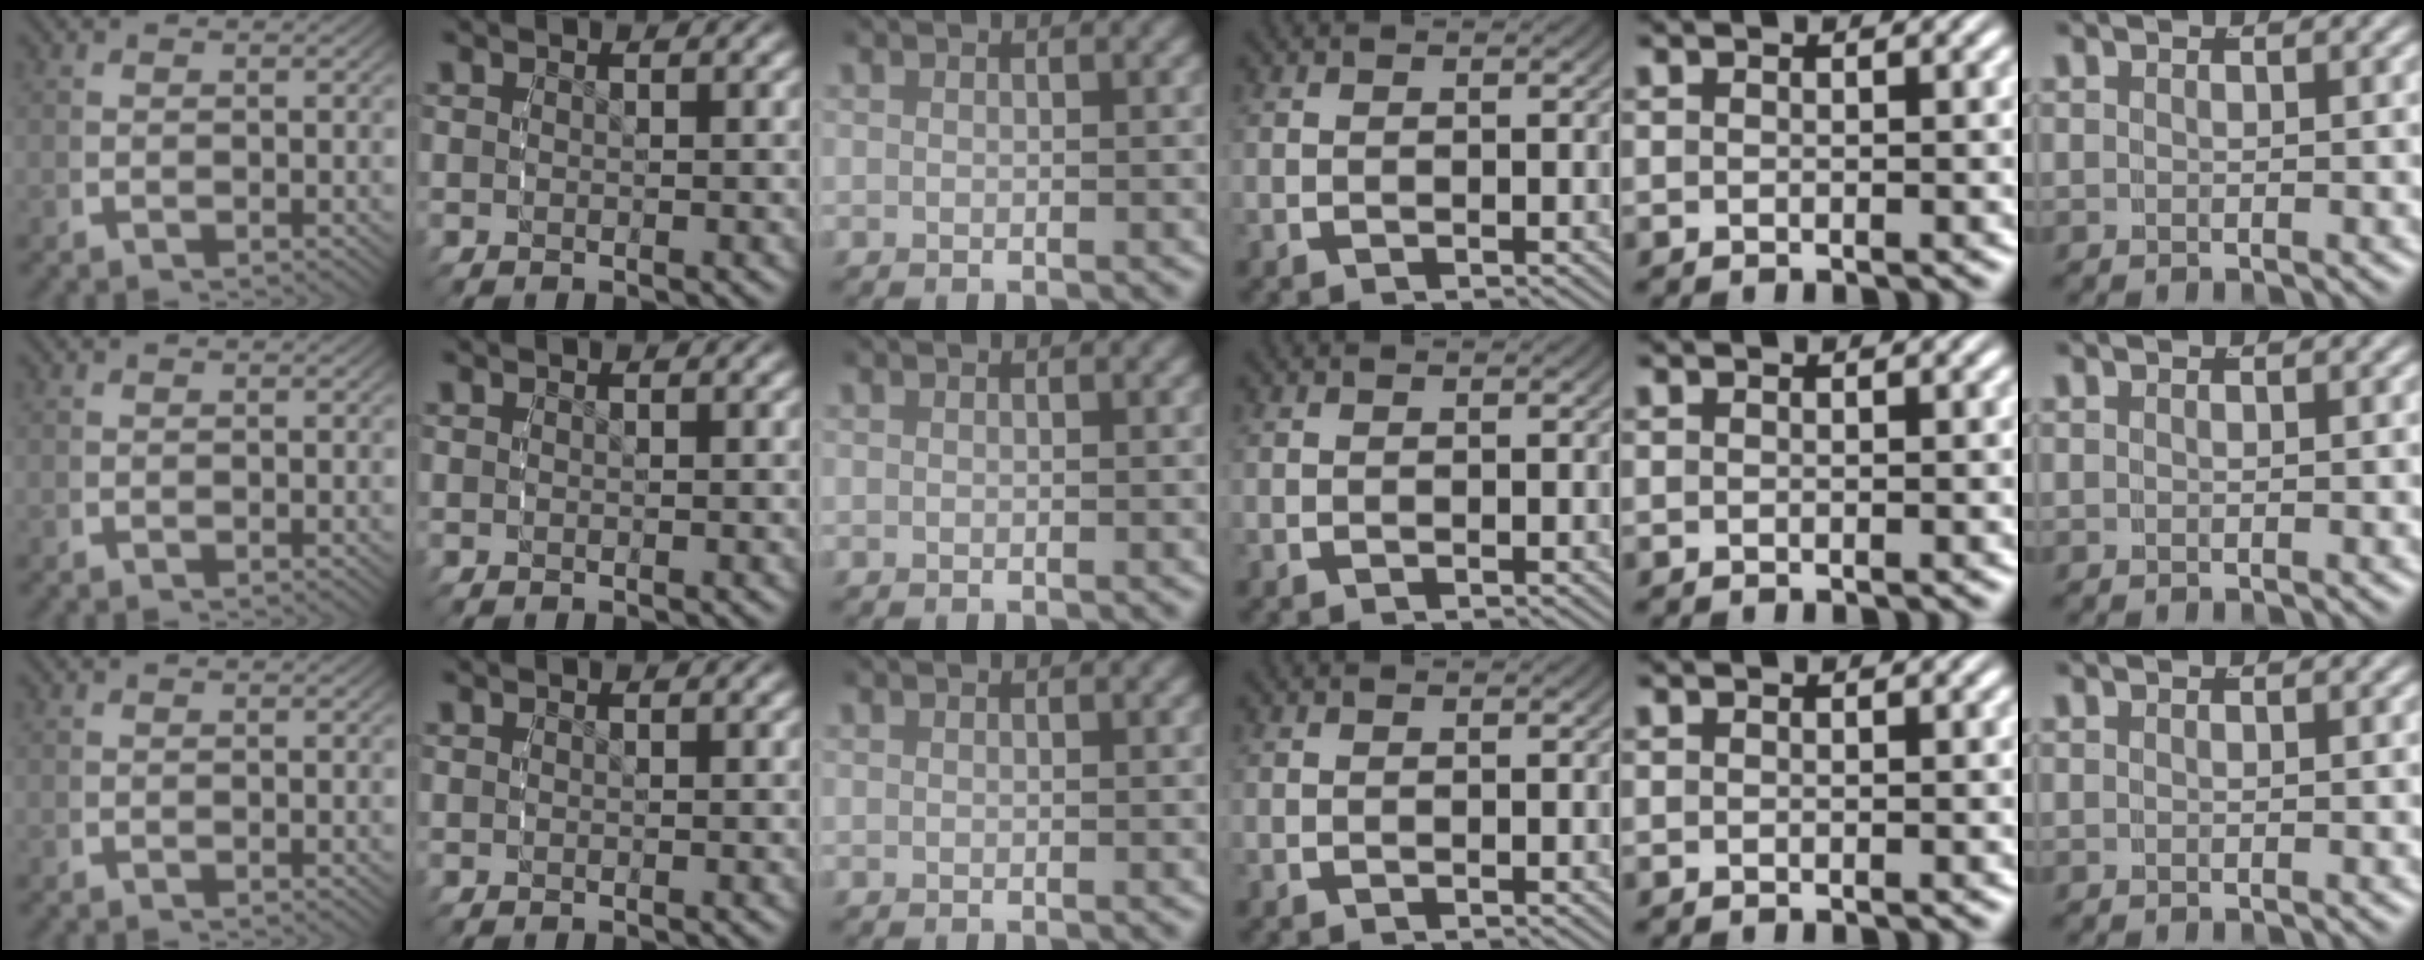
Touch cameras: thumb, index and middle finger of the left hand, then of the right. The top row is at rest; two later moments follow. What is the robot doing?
{"motion": "reach", "object": "photo album"}